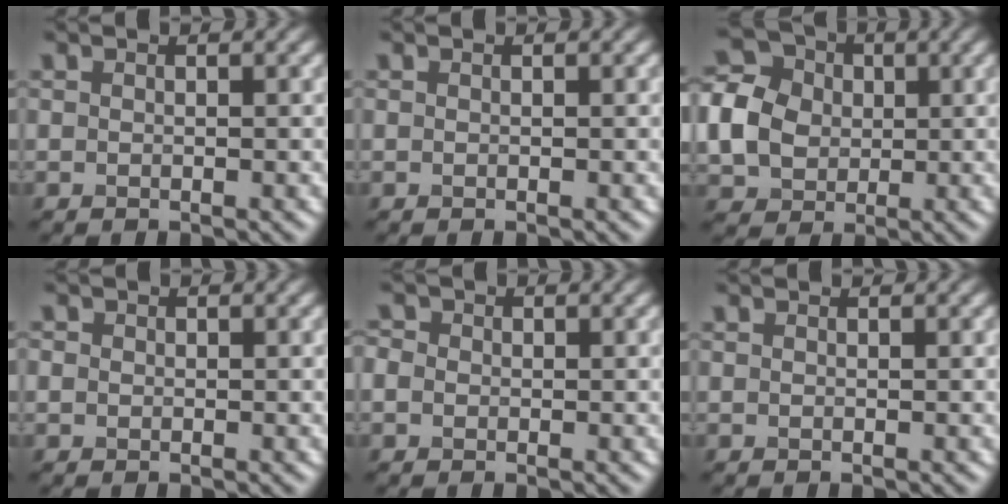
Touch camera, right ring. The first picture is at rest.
{"total": 0.0}
{"total": 6.1, "force": [0.0, 5.2, 3.2], "torque": [-0.084, 0.014, -0.004]}
{"total": 0.8, "force": [0.2, 0.8, 0.3], "torque": [-0.005, 0.004, -0.004]}
{"total": 2.7, "force": [0.8, 2.3, 1.2], "torque": [-0.015, 0.018, -0.013]}
{"total": 0.0}